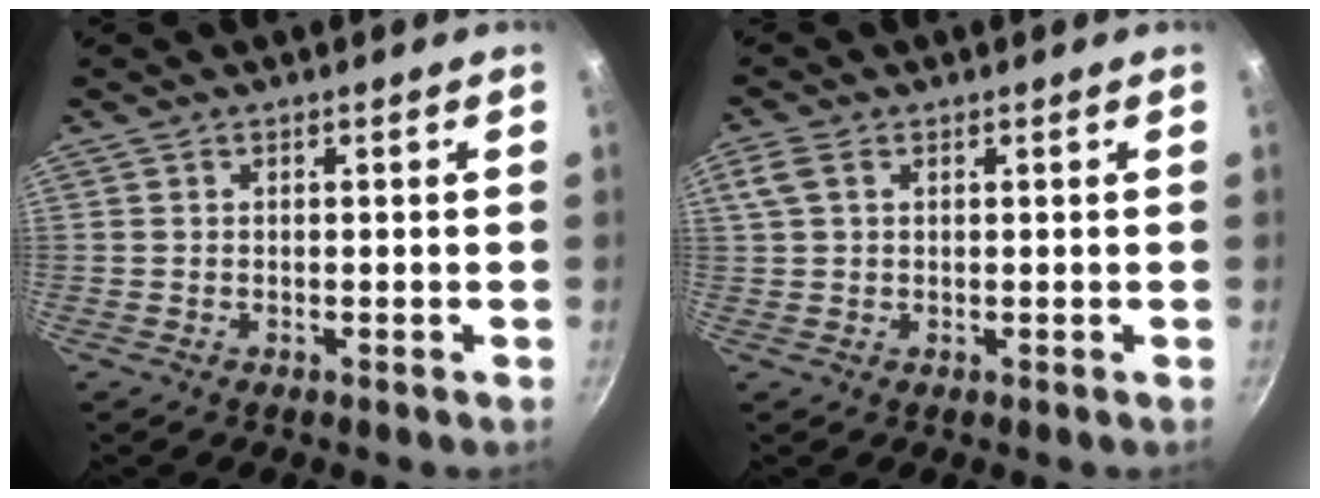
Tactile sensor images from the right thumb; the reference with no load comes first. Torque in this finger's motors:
{"motor_torque": [-0.63, 0.42, -0.41, 0.18, 0.12]}